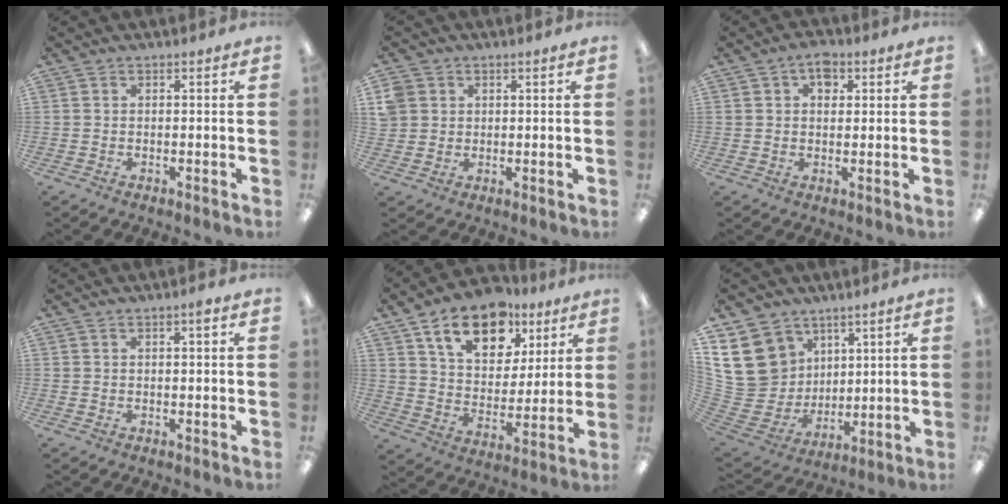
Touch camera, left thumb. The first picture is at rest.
{"total": 3.8, "force": [1.2, 3.5, 0.8], "torque": [-0.017, 0.005, 0.023]}
{"total": 4.0, "force": [1.9, 2.7, 2.3], "torque": [-0.018, -0.006, 0.026]}
{"total": 1.4, "force": [0.6, 0.2, 1.3], "torque": [-0.026, 0.002, 0.010]}
{"total": 16.4, "force": [10.2, 9.9, 8.2], "torque": [-0.131, -0.044, 0.182]}
{"total": 17.3, "force": [7.4, 14.1, 7.0], "torque": [-0.177, -0.042, 0.150]}